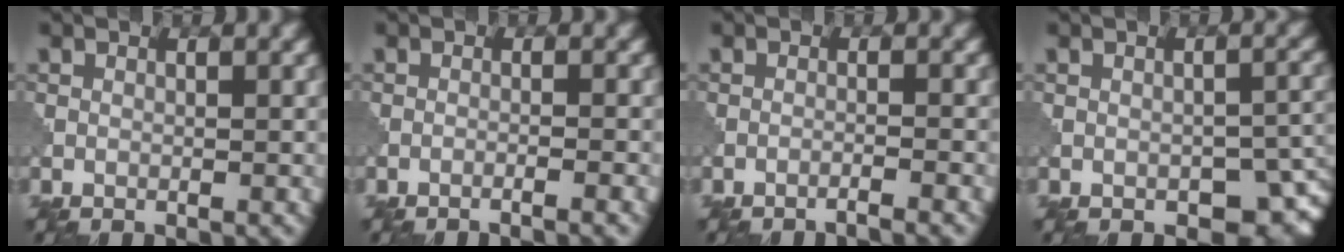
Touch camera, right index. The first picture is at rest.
{"total": 1.9, "force": [-1.2, 0.4, 1.5], "torque": [-0.016, 0.008, -0.033]}
{"total": 2.0, "force": [-1.5, 0.2, 1.2], "torque": [-0.013, 0.007, -0.037]}
{"total": 4.3, "force": [-1.7, 2.6, 3.0], "torque": [-0.029, -0.007, -0.013]}